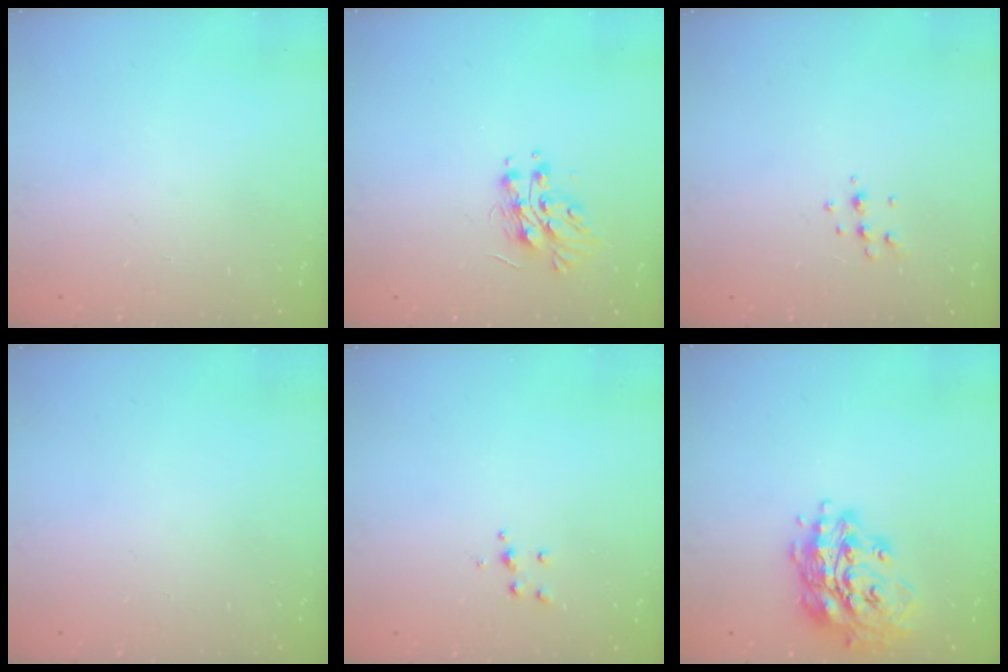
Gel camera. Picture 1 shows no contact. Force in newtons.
{"total": 11.1, "press": 11.1, "slide": 0.2}
{"total": 4.9, "press": 4.8, "slide": 1.1}
{"total": 0.0}
{"total": 4.3, "press": 4.3, "slide": 0.4}
{"total": 16.1, "press": 15.9, "slide": 2.1}